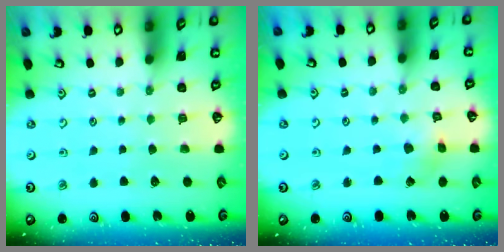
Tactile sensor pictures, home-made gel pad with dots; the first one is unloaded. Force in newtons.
{"total": 1.7, "press": 1.7, "slide": 0.2}